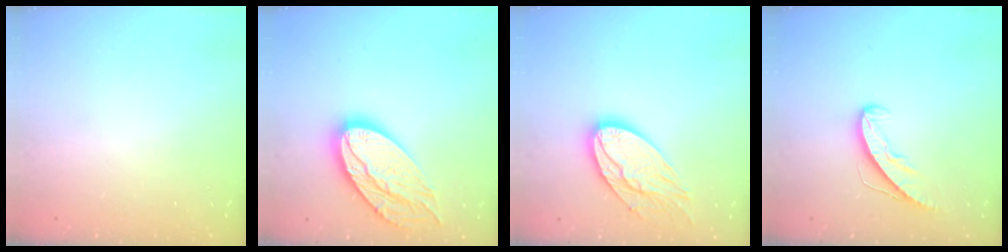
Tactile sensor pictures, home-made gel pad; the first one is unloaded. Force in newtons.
{"total": 18.7, "press": 18.7, "slide": 1.6}
{"total": 14.7, "press": 14.6, "slide": 0.9}
{"total": 7.0, "press": 7.0, "slide": 0.6}